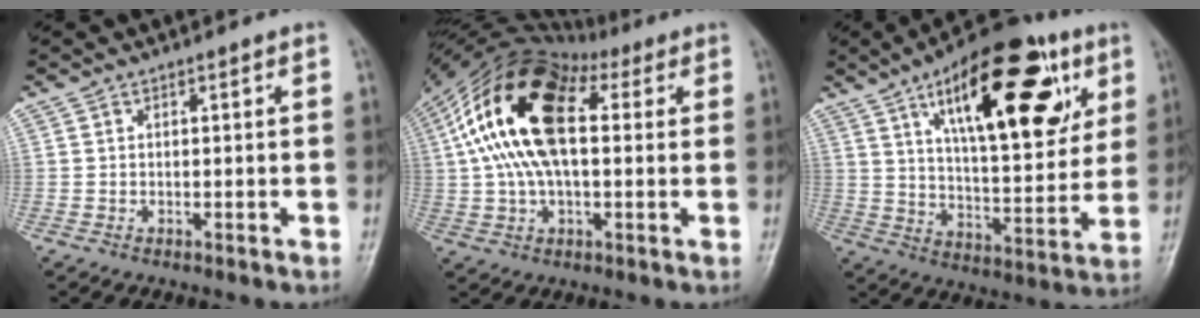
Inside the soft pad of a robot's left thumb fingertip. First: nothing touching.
{"total": 19.7, "force": [3.9, 10.7, 16.0], "torque": [-0.305, 0.035, 0.058]}
{"total": 25.4, "force": [11.2, 10.5, 20.3], "torque": [-0.268, -0.024, 0.175]}